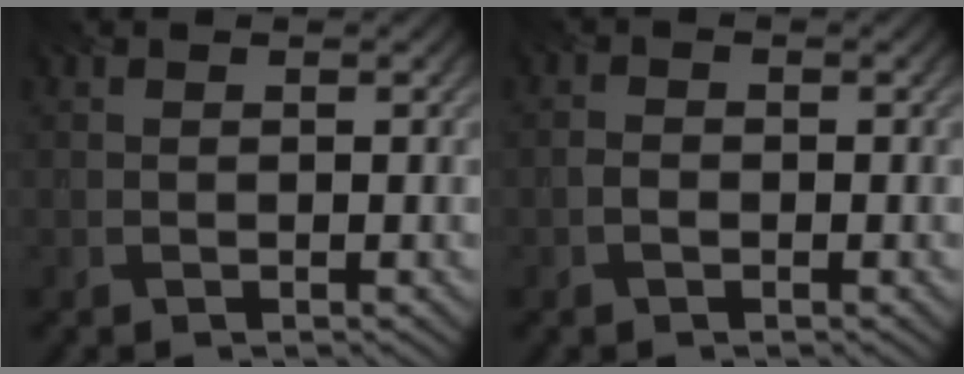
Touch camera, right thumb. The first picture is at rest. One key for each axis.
{"total": 1.2, "fx": -0.6, "fy": 0.8, "fz": 0.7, "tx": -0.016, "ty": 0.001, "tz": -0.014}